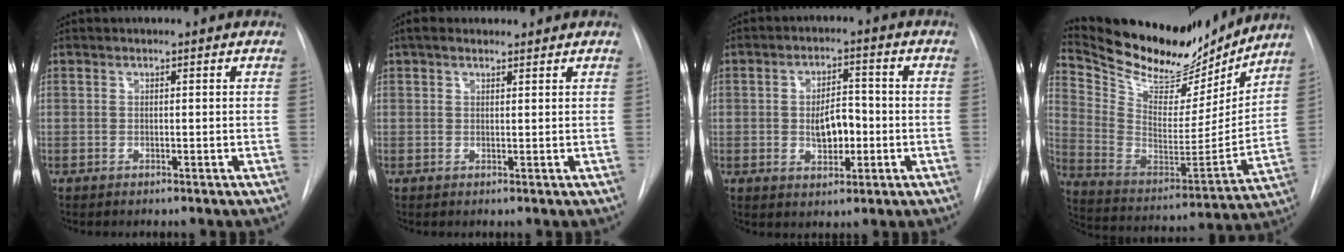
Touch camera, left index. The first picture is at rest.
{"total": 3.0, "force": [2.4, 1.1, 1.4], "torque": [-0.024, 0.025, 0.039]}
{"total": 5.9, "force": [-0.9, 3.1, 4.9], "torque": [-0.080, 0.006, -0.011]}
{"total": 21.1, "force": [19.1, 5.8, 6.6], "torque": [-0.125, -0.031, 0.308]}